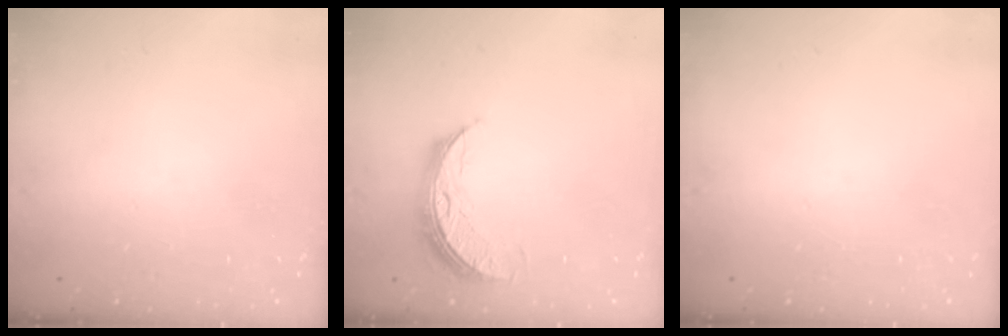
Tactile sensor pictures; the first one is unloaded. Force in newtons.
{"total": 9.3, "press": 9.3, "slide": 0.0}
{"total": 0.0}